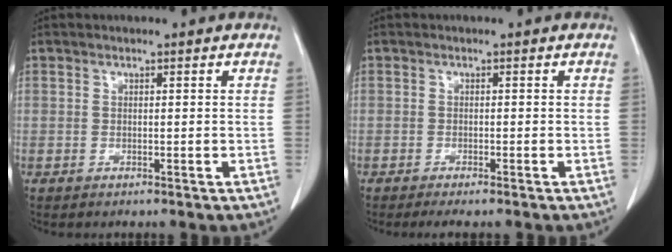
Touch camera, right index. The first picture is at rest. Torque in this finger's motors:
{"motor_torque": [0.26, -0.26, 0.13, 0.02]}